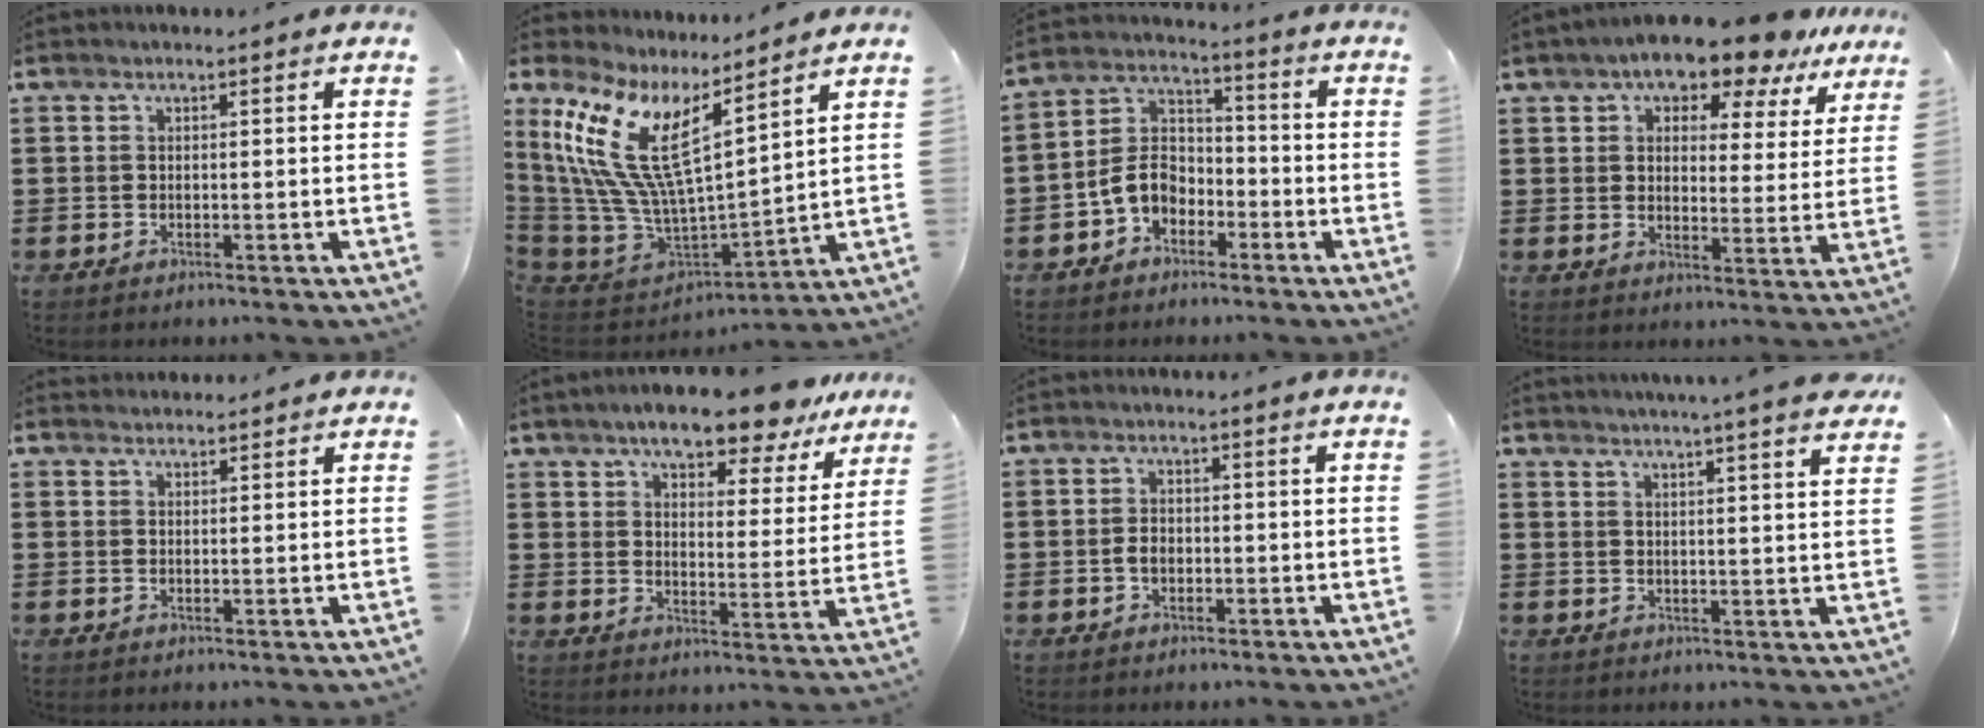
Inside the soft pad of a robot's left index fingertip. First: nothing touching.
{"total": 14.8, "force": [6.8, 5.7, 11.9], "torque": [-0.294, -0.052, 0.112]}
{"total": 6.4, "force": [-3.1, 4.5, 3.2], "torque": [-0.091, 0.007, -0.070]}
{"total": 8.8, "force": [7.5, 2.4, 3.9], "torque": [-0.082, -0.029, 0.131]}
{"total": 1.6, "force": [1.6, 0.3, 0.0], "torque": [-0.003, 0.002, 0.032]}
{"total": 8.9, "force": [7.8, 1.4, 4.0], "torque": [-0.089, -0.029, 0.137]}
{"total": 2.3, "force": [-0.4, 1.5, 1.7], "torque": [-0.044, 0.002, -0.010]}
{"total": 4.0, "force": [3.7, -1.0, 1.1], "torque": [-0.026, -0.022, 0.062]}